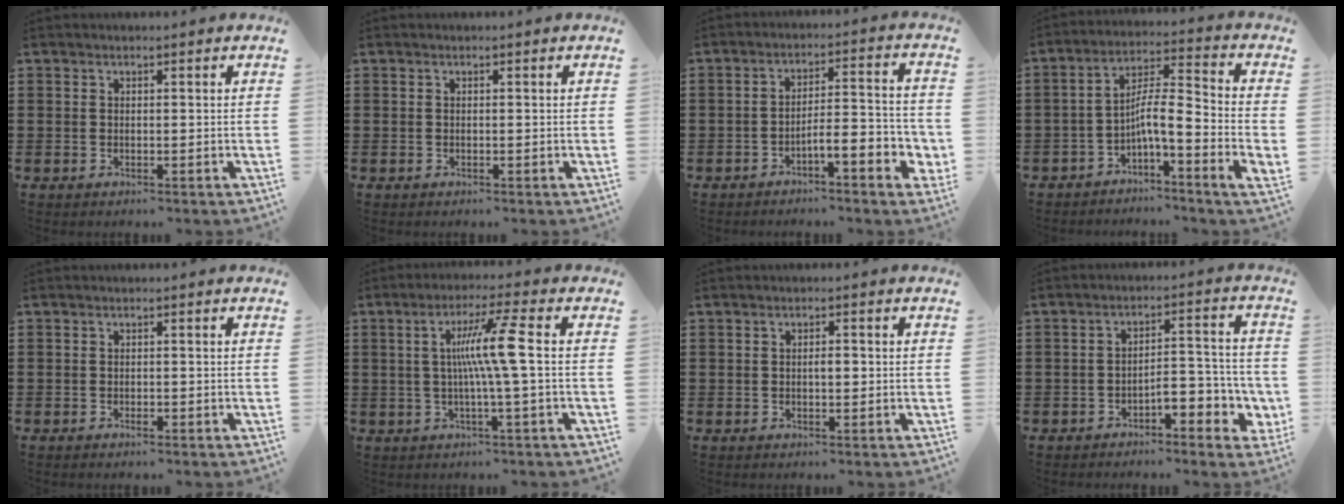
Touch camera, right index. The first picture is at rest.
{"total": 0.0}
{"total": 5.7, "force": [-3.4, 1.2, 4.4], "torque": [-0.072, -0.005, -0.062]}
{"total": 5.9, "force": [-2.8, -0.1, 5.2], "torque": [-0.098, -0.017, -0.061]}
{"total": 0.9, "force": [-0.6, 0.3, 0.5], "torque": [-0.012, -0.004, -0.011]}
{"total": 8.2, "force": [0.5, -0.5, 8.1], "torque": [-0.154, 0.003, -0.003]}
{"total": 1.6, "force": [-0.1, 0.6, 1.5], "torque": [-0.028, 0.003, -0.003]}
{"total": 4.9, "force": [-2.5, 2.2, 3.6], "torque": [-0.056, 0.001, -0.052]}